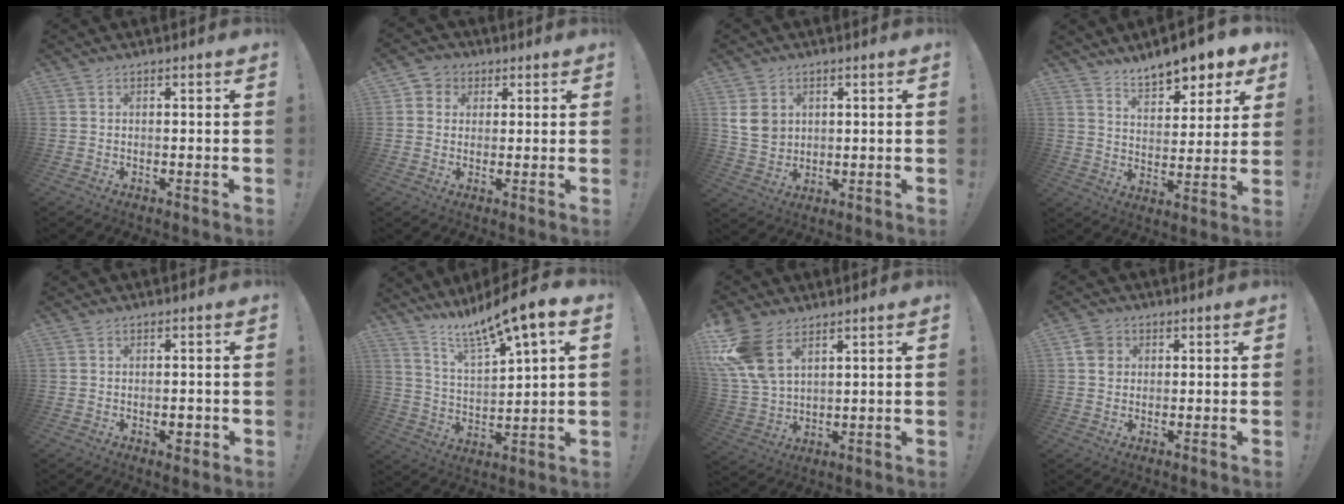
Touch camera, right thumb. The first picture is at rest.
{"total": 4.3, "force": [0.8, 4.1, 1.1], "torque": [-0.019, 0.002, 0.016]}
{"total": 7.4, "force": [2.4, 6.1, 3.4], "torque": [-0.058, -0.002, 0.050]}
{"total": 10.3, "force": [8.5, 3.6, 4.6], "torque": [-0.068, -0.063, 0.150]}
{"total": 2.2, "force": [-0.9, 1.3, 1.5], "torque": [-0.021, 0.005, -0.013]}
{"total": 11.4, "force": [9.5, 0.4, 6.4], "torque": [-0.120, -0.076, 0.153]}
{"total": 12.4, "force": [6.7, 6.9, 7.8], "torque": [-0.151, -0.027, 0.132]}
{"total": 4.5, "force": [1.2, 4.0, 1.8], "torque": [-0.021, 0.005, 0.024]}